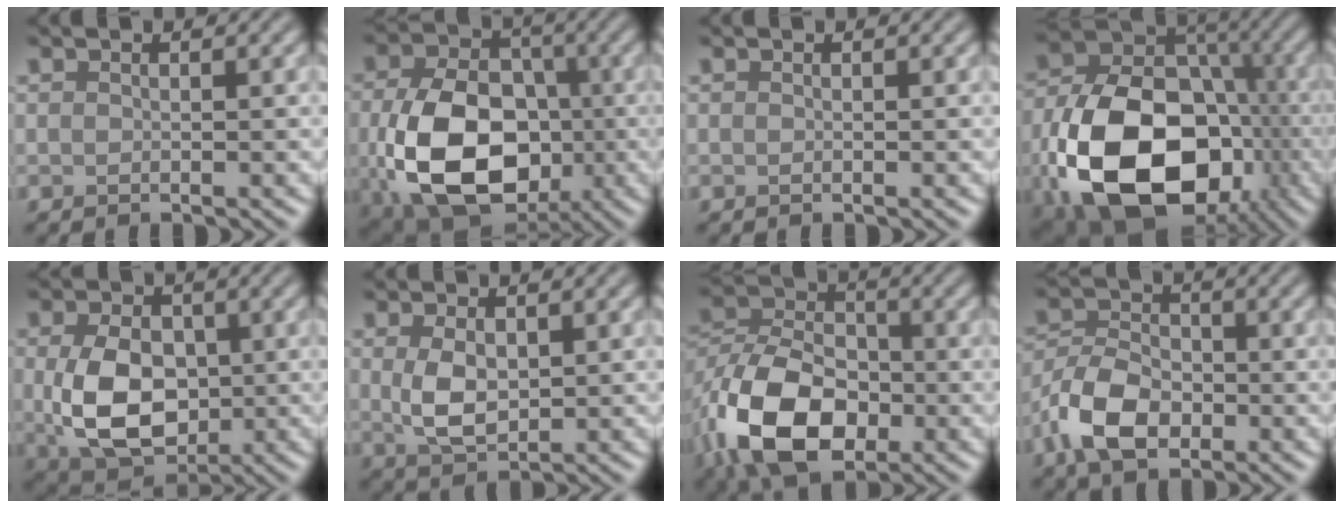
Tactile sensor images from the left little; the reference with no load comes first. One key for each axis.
{"total": 13.5, "fx": -2.3, "fy": 9.5, "fz": 9.3, "tx": -0.189, "ty": -0.043, "tz": -0.035}
{"total": 0.0}
{"total": 17.4, "fx": -5.6, "fy": 11.7, "fz": 11.6, "tx": -0.220, "ty": -0.043, "tz": -0.091}
{"total": 8.5, "fx": -0.3, "fy": 5.9, "fz": 6.1, "tx": -0.130, "ty": -0.014, "tz": 0.003}
{"total": 3.9, "fx": 0.4, "fy": 2.4, "fz": 3.1, "tx": -0.070, "ty": -0.002, "tz": 0.014}
{"total": 10.9, "fx": -4.5, "fy": 6.8, "fz": 7.2, "tx": -0.153, "ty": -0.004, "tz": -0.093}
{"total": 6.4, "fx": -2.9, "fy": 3.9, "fz": 4.1, "tx": -0.083, "ty": 0.003, "tz": -0.063}